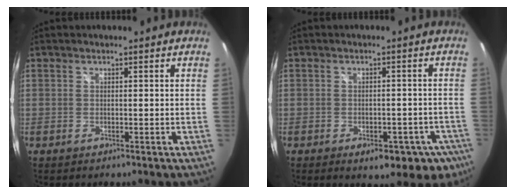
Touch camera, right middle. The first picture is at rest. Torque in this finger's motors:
{"motor_torque": [0.72, -0.62, 0.09, 0.06]}